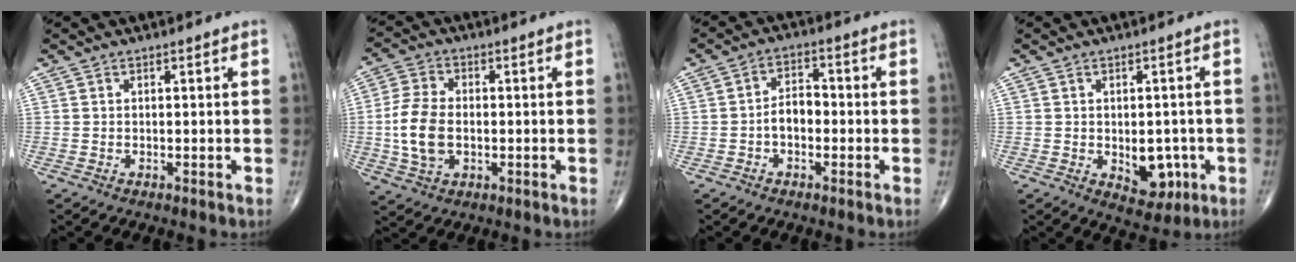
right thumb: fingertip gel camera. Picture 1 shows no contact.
{"total": 9.4, "force": [-1.0, 6.0, 7.2], "torque": [-0.148, 0.007, -0.020]}
{"total": 4.9, "force": [-1.2, 3.1, 3.5], "torque": [-0.049, 0.023, -0.029]}
{"total": 7.3, "force": [-1.7, 4.7, 5.3], "torque": [-0.038, 0.001, -0.010]}